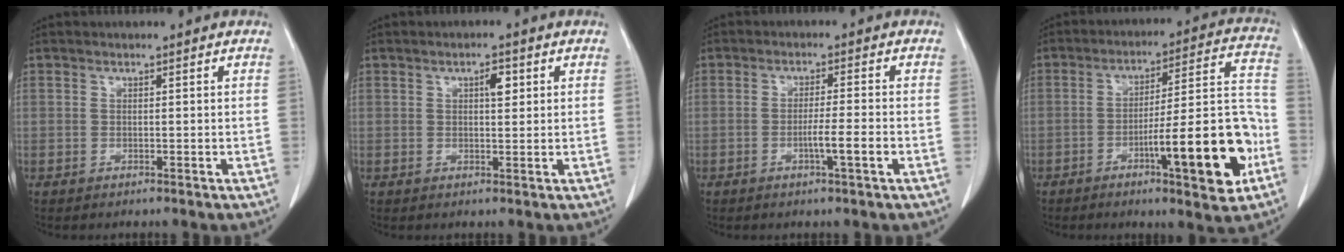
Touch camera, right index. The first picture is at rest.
{"total": 2.4, "force": [0.9, 0.9, 2.1], "torque": [-0.034, 0.000, 0.013]}
{"total": 4.1, "force": [-1.5, -0.3, 3.8], "torque": [-0.061, -0.003, -0.024]}
{"total": 17.1, "force": [-6.5, 2.1, 15.7], "torque": [-0.219, 0.015, -0.091]}